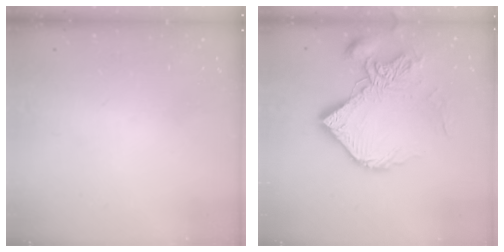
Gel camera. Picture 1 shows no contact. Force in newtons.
{"total": 17.7, "press": 17.6, "slide": 1.9}